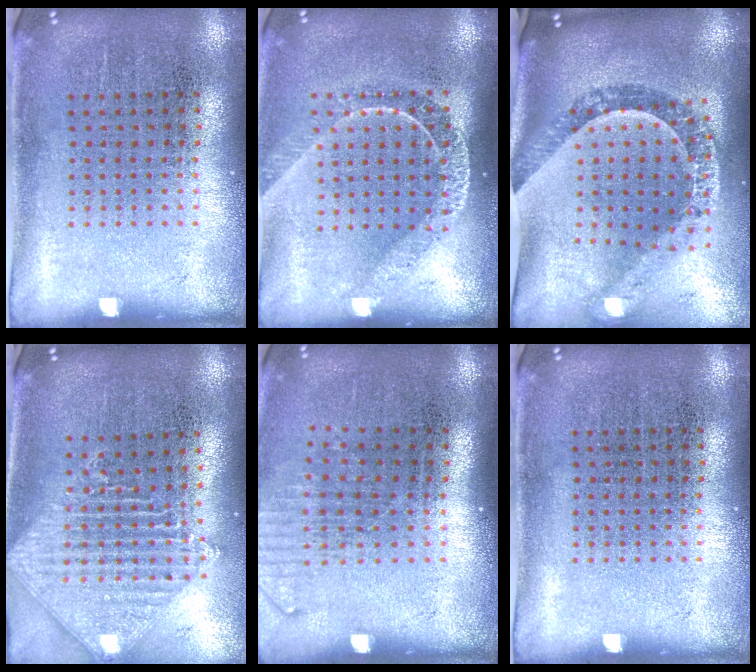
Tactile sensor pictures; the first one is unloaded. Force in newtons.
{"total": 1.7, "press": 1.5, "slide": 0.8}
{"total": 1.8, "press": 1.6, "slide": 0.8}
{"total": 1.9, "press": 1.6, "slide": 1.0}
{"total": 1.3, "press": 1.1, "slide": 0.8}
{"total": 0.0}